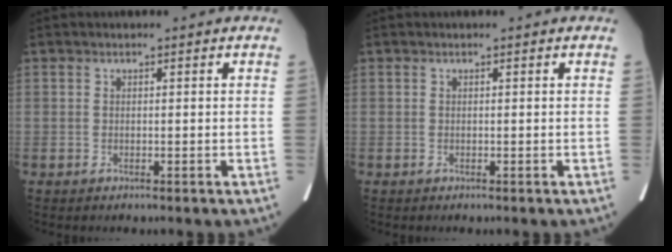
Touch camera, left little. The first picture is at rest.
{"total": 0.0}